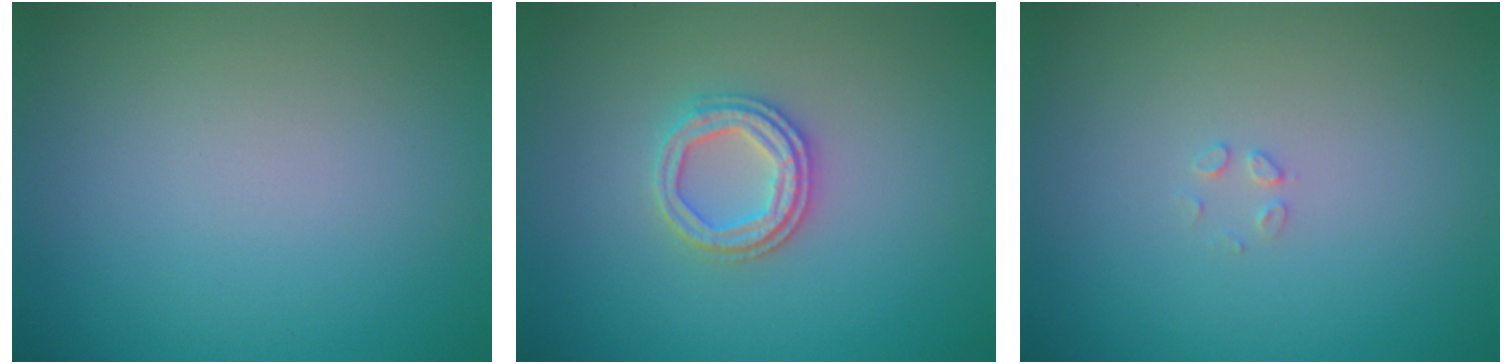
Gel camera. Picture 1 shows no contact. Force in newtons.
{"total": 2.8, "press": 2.6, "slide": 1.0}
{"total": 0.8, "press": 0.8, "slide": 0.0}